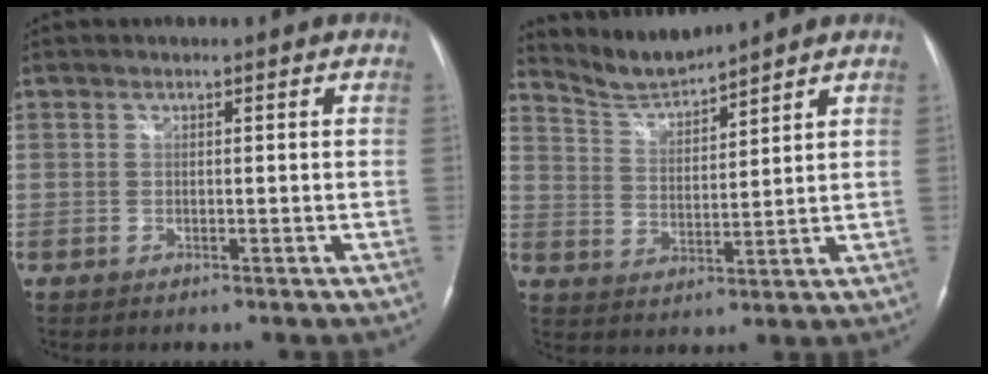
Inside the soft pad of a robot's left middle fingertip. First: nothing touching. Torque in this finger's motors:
{"motor_torque": [-0.20, -0.47, -0.14, -0.01]}